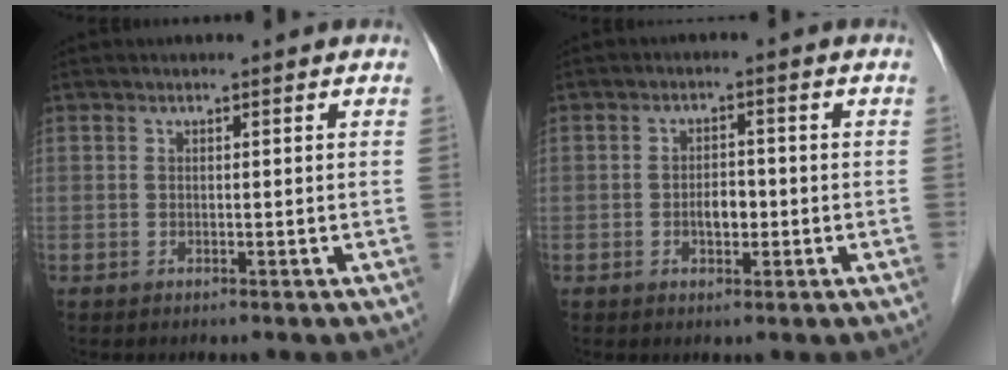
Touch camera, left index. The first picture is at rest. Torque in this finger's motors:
{"motor_torque": [0.12, 0.10, 0.08, 0.03]}